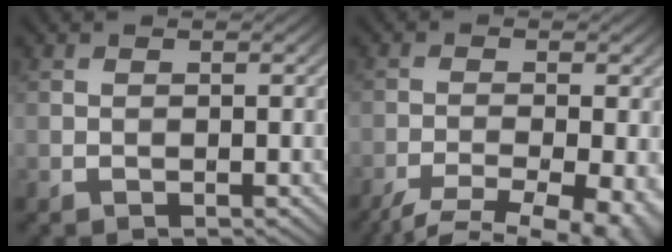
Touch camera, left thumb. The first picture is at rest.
{"total": 9.7, "force": [-6.7, 2.7, 6.5], "torque": [-0.119, -0.025, -0.091]}